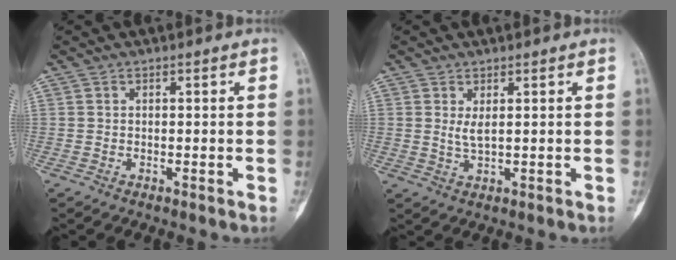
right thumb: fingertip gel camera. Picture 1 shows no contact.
{"total": 2.4, "force": [0.8, 0.8, 2.1], "torque": [-0.042, -0.010, 0.022]}